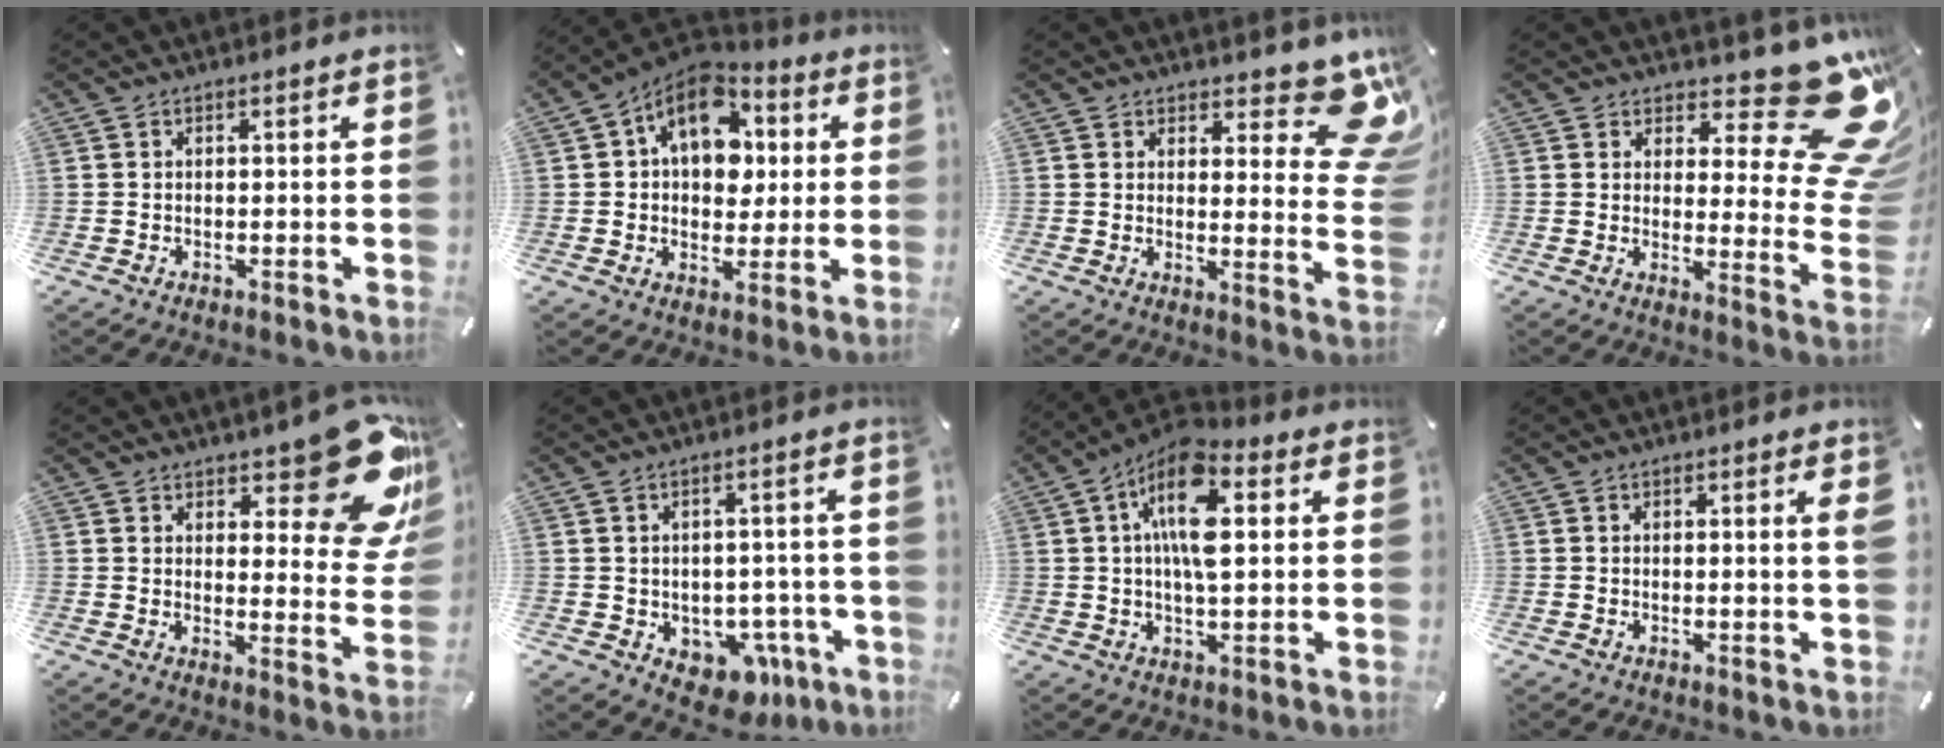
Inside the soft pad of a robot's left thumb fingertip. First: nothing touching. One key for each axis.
{"total": 14.2, "fx": 5.1, "fy": 10.3, "fz": 8.5, "tx": -0.141, "ty": -0.024, "tz": 0.093}
{"total": 13.1, "fx": 7.9, "fy": 6.1, "fz": 8.6, "tx": -0.089, "ty": -0.065, "tz": 0.140}
{"total": 19.1, "fx": 11.2, "fy": 7.4, "fz": 13.6, "tx": -0.155, "ty": -0.095, "tz": 0.183}
{"total": 18.4, "fx": 12.5, "fy": 7.5, "fz": 11.3, "tx": -0.116, "ty": -0.109, "tz": 0.210}
{"total": 7.5, "fx": -2.7, "fy": 6.0, "fz": 3.8, "tx": -0.034, "ty": 0.009, "tz": -0.038}
{"total": 13.6, "fx": 3.3, "fy": 6.1, "fz": 11.8, "tx": -0.216, "ty": -0.005, "tz": 0.054}
{"total": 1.6, "fx": 0.6, "fy": 0.1, "fz": 1.4, "tx": -0.022, "ty": -0.003, "tz": 0.008}